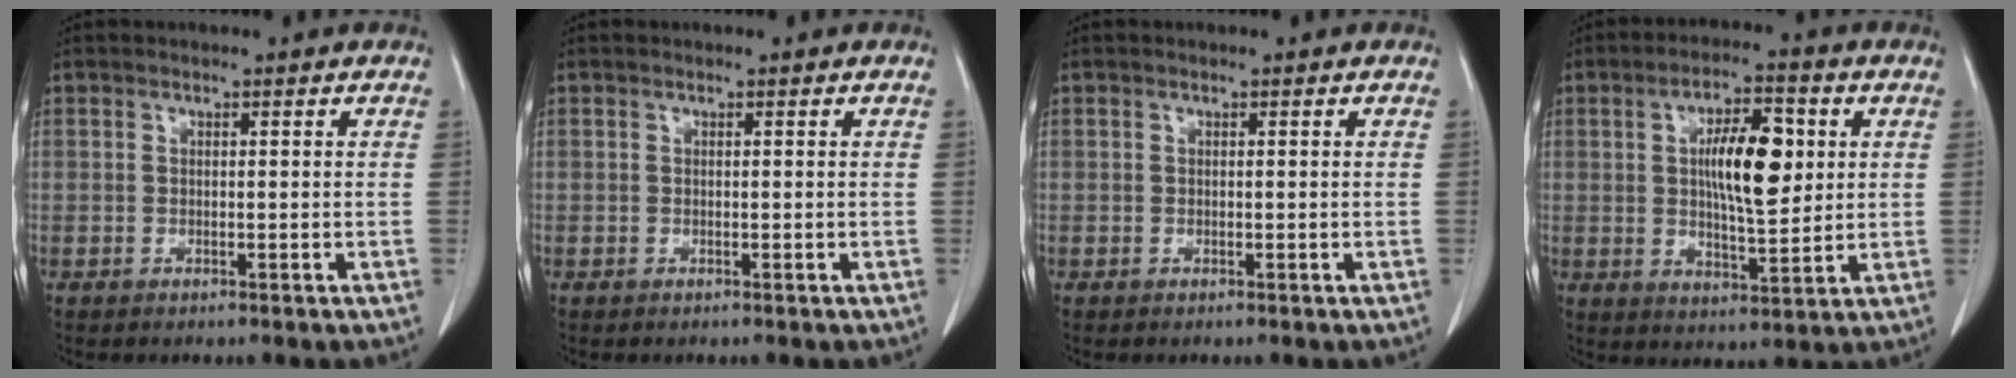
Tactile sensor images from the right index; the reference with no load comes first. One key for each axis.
{"total": 0.0}
{"total": 0.0}
{"total": 10.8, "fx": 2.0, "fy": 3.3, "fz": 10.1, "tx": -0.172, "ty": 0.008, "tz": 0.034}